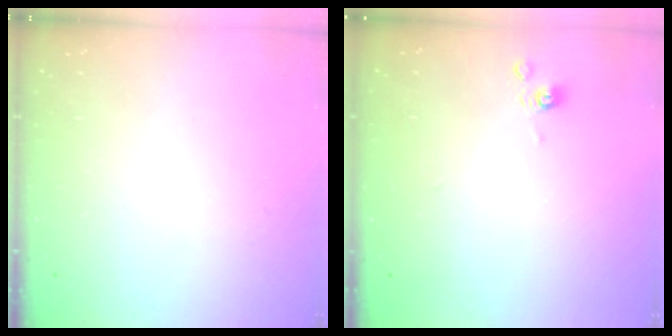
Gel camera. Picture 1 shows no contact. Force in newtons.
{"total": 5.8, "press": 5.8, "slide": 0.2}